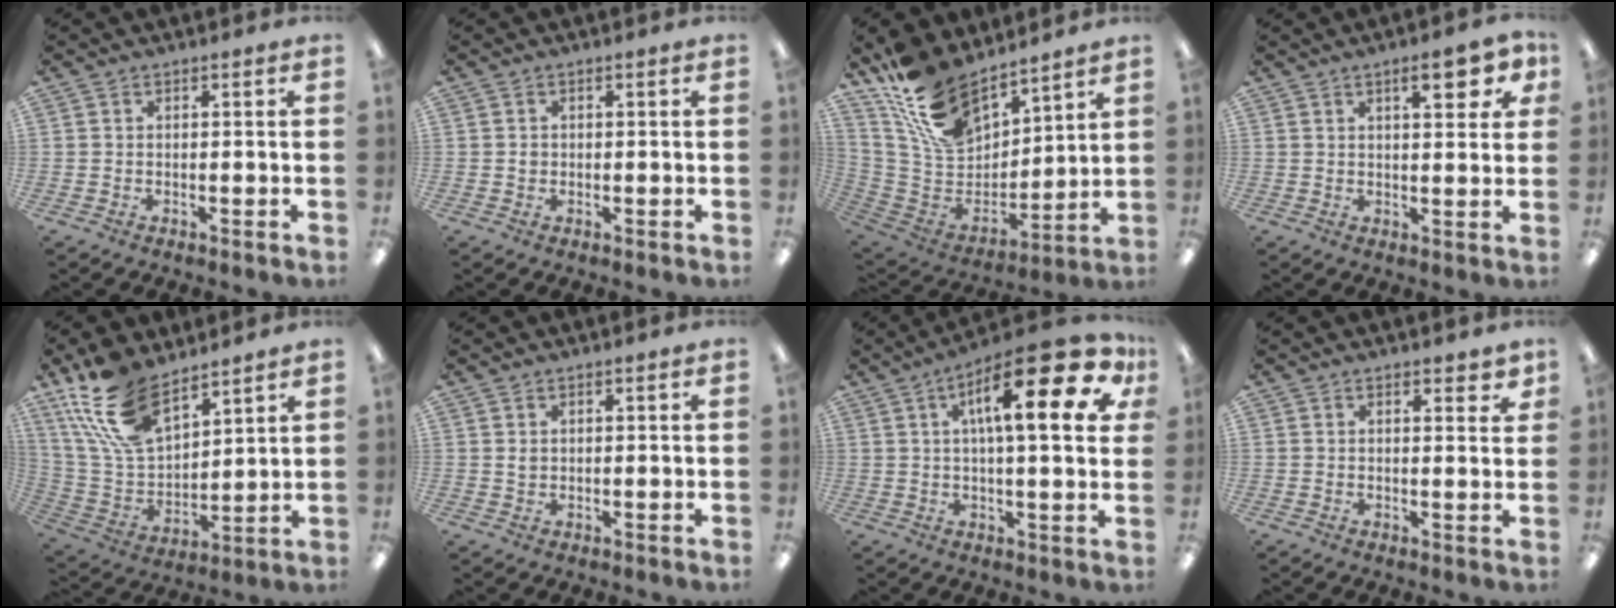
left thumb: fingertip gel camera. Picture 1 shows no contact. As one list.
[{"total": 1.2, "force": [0.1, 1.1, 0.5], "torque": [-0.011, 0.006, 0.000]}, {"total": 19.2, "force": [14.0, 9.9, 8.7], "torque": [-0.181, -0.082, 0.264]}, {"total": 8.6, "force": [4.3, 3.1, 6.7], "torque": [-0.082, -0.016, 0.064]}, {"total": 19.7, "force": [12.5, 9.9, 11.6], "torque": [-0.252, -0.051, 0.233]}, {"total": 1.6, "force": [0.7, 1.1, 0.9], "torque": [-0.020, 0.004, 0.011]}, {"total": 21.1, "force": [8.7, 6.4, 18.1], "torque": [-0.263, -0.034, 0.124]}, {"total": 2.9, "force": [2.0, 1.0, 1.9], "torque": [-0.016, -0.007, 0.030]}]